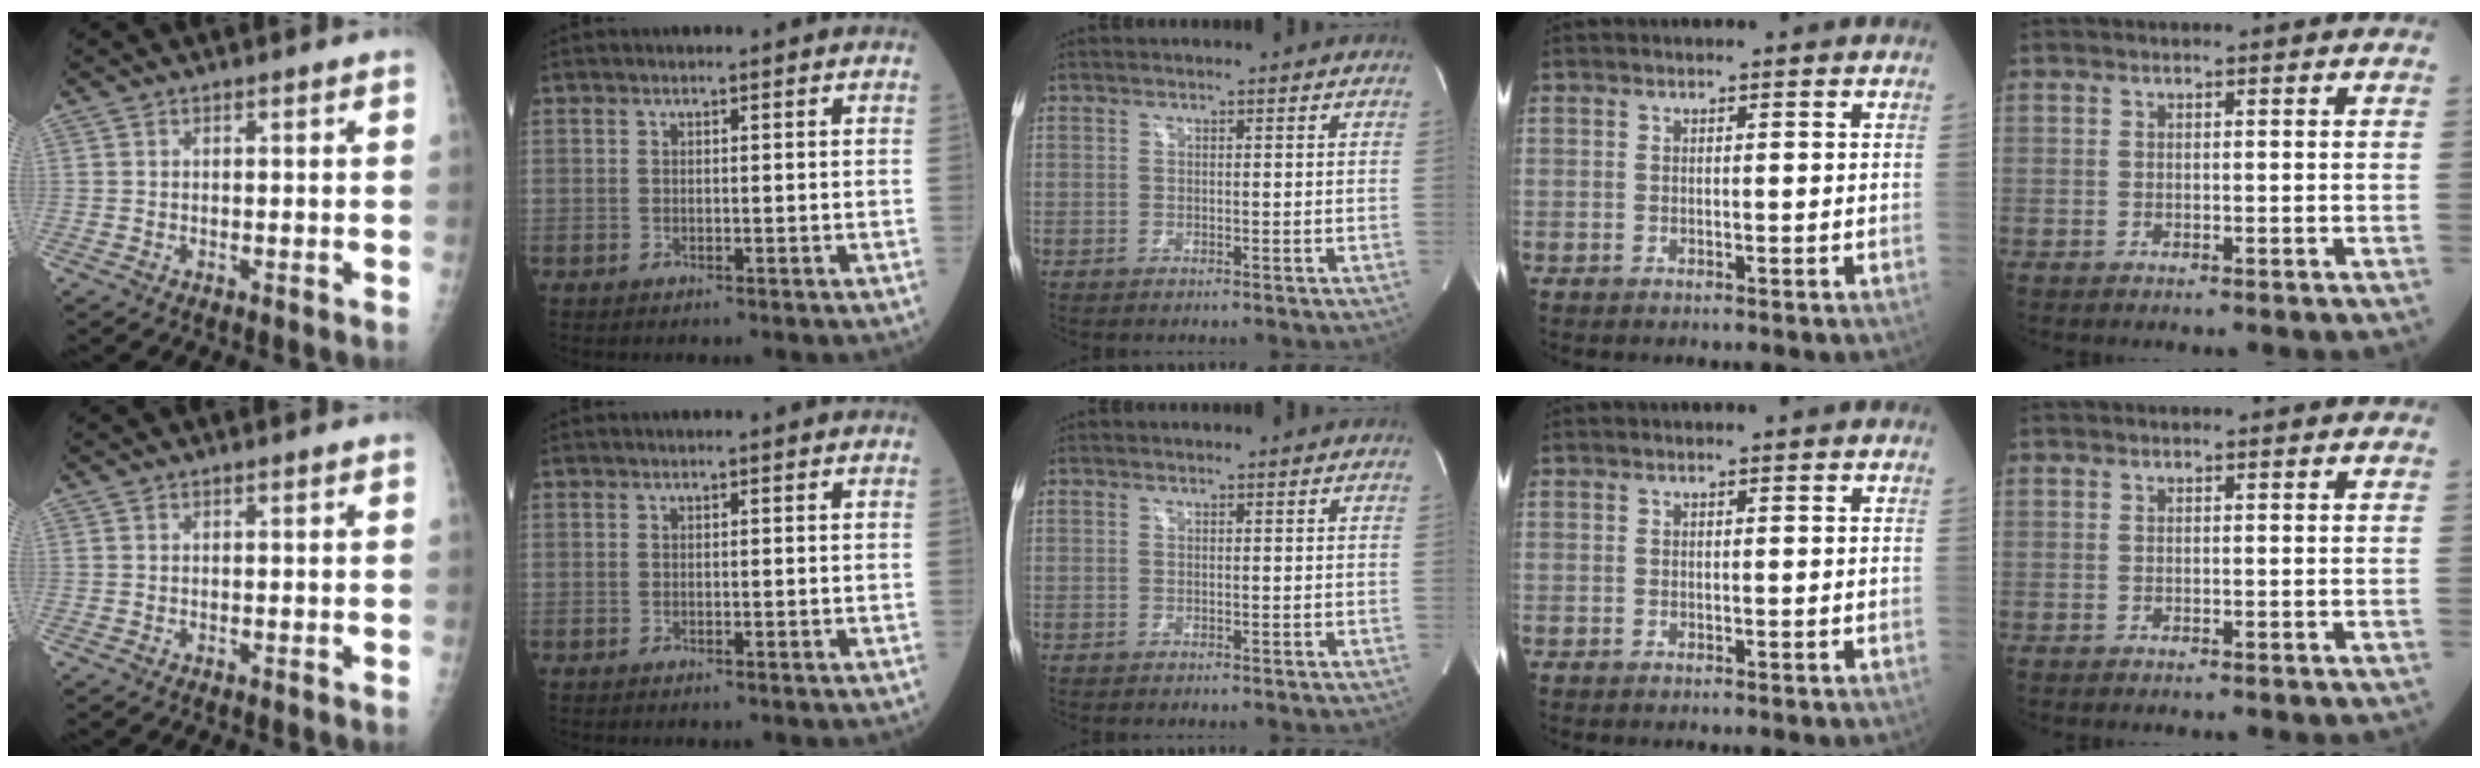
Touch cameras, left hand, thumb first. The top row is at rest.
{}